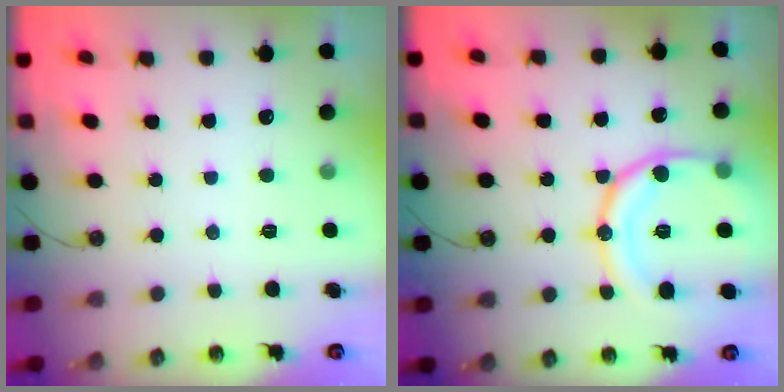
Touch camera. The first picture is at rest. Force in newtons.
{"total": 17.2, "press": 17.1, "slide": 2.0}